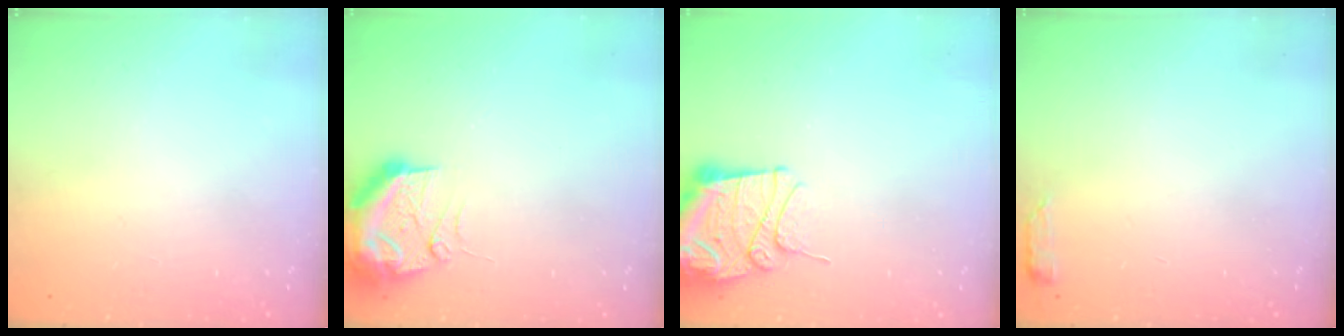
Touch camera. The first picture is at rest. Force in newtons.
{"total": 12.2, "press": 11.9, "slide": 2.6}
{"total": 13.1, "press": 13.1, "slide": 1.5}
{"total": 2.9, "press": 2.8, "slide": 0.6}